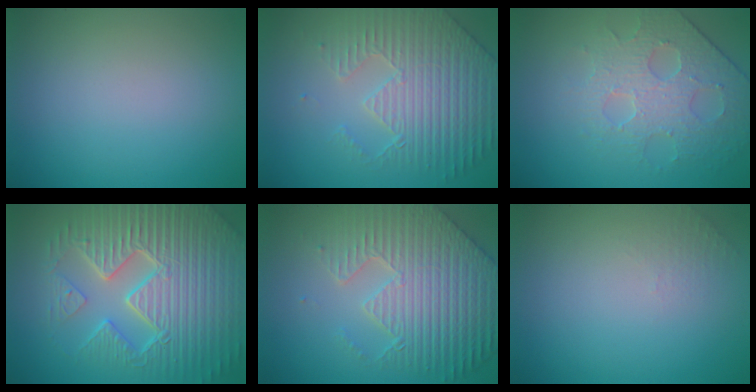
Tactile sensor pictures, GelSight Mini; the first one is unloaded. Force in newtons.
{"total": 4.7, "press": 4.6, "slide": 1.1}
{"total": 3.9, "press": 3.8, "slide": 1.1}
{"total": 9.8, "press": 6.9, "slide": 7.0}
{"total": 7.1, "press": 5.8, "slide": 4.0}
{"total": 0.5, "press": 0.4, "slide": 0.4}